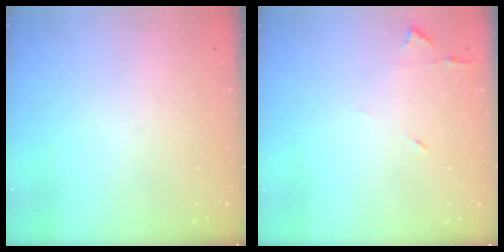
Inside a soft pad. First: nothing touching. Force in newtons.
{"total": 5.8, "press": 5.8, "slide": 0.7}